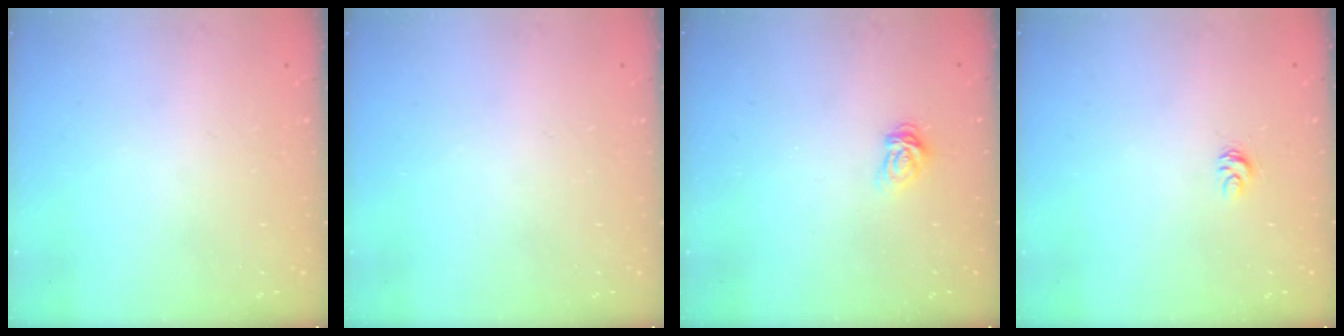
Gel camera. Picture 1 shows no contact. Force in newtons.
{"total": 0.0}
{"total": 6.2, "press": 6.2, "slide": 0.4}
{"total": 4.3, "press": 4.3, "slide": 0.5}